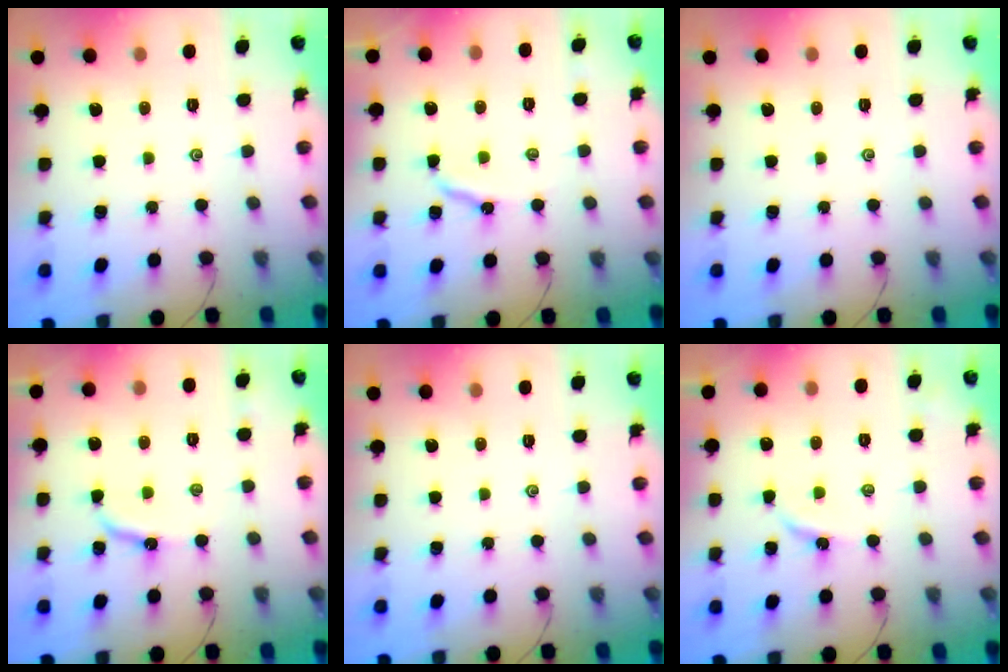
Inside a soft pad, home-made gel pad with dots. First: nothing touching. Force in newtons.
{"total": 6.5, "press": 6.4, "slide": 0.7}
{"total": 0.0}
{"total": 7.1, "press": 7.1, "slide": 0.6}
{"total": 0.0}
{"total": 2.7, "press": 2.7, "slide": 0.4}